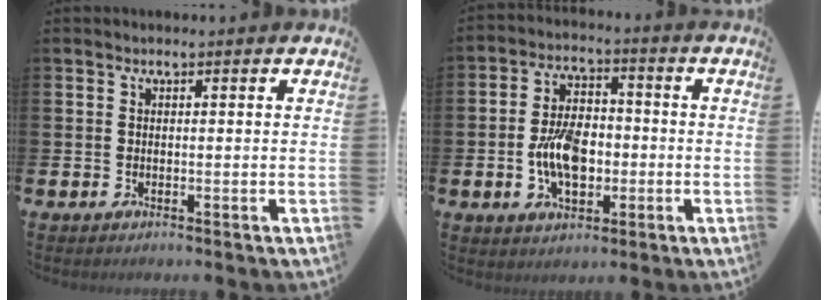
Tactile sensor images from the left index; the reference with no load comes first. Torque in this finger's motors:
{"motor_torque": [1.12, 1.02, 0.22, 0.06]}